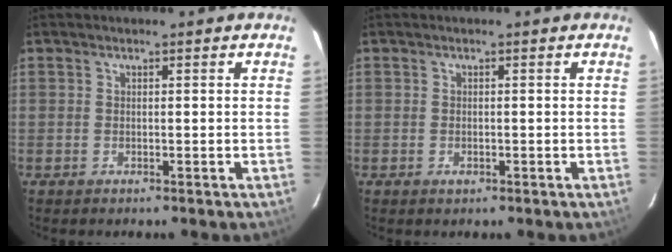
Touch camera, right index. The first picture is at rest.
{"total": 1.2, "force": [-0.5, 0.8, 0.8], "torque": [-0.013, 0.001, -0.007]}